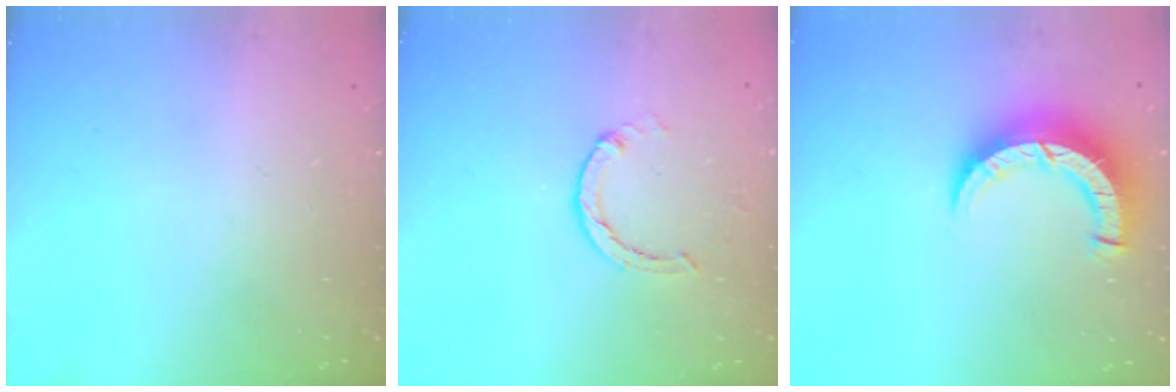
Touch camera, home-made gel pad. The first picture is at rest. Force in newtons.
{"total": 2.0, "press": 2.0, "slide": 0.2}
{"total": 9.4, "press": 9.3, "slide": 1.0}